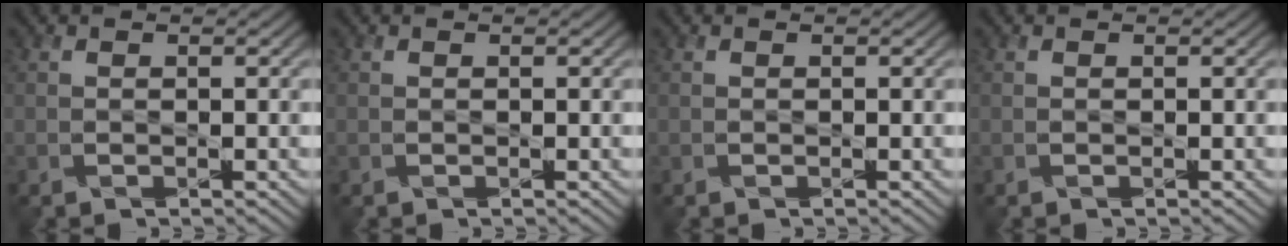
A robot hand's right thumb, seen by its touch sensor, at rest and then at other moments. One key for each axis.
{"total": 0.0}
{"total": 0.0}
{"total": 0.0}